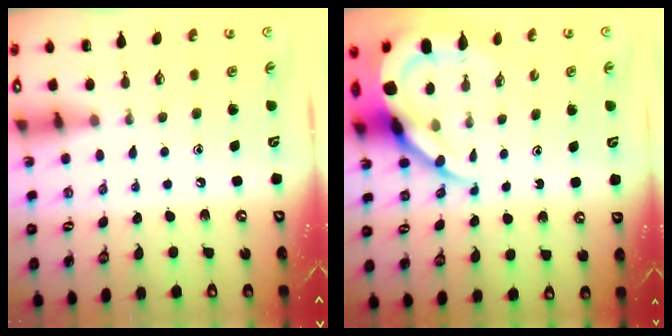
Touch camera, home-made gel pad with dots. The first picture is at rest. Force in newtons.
{"total": 11.4, "press": 11.3, "slide": 1.2}